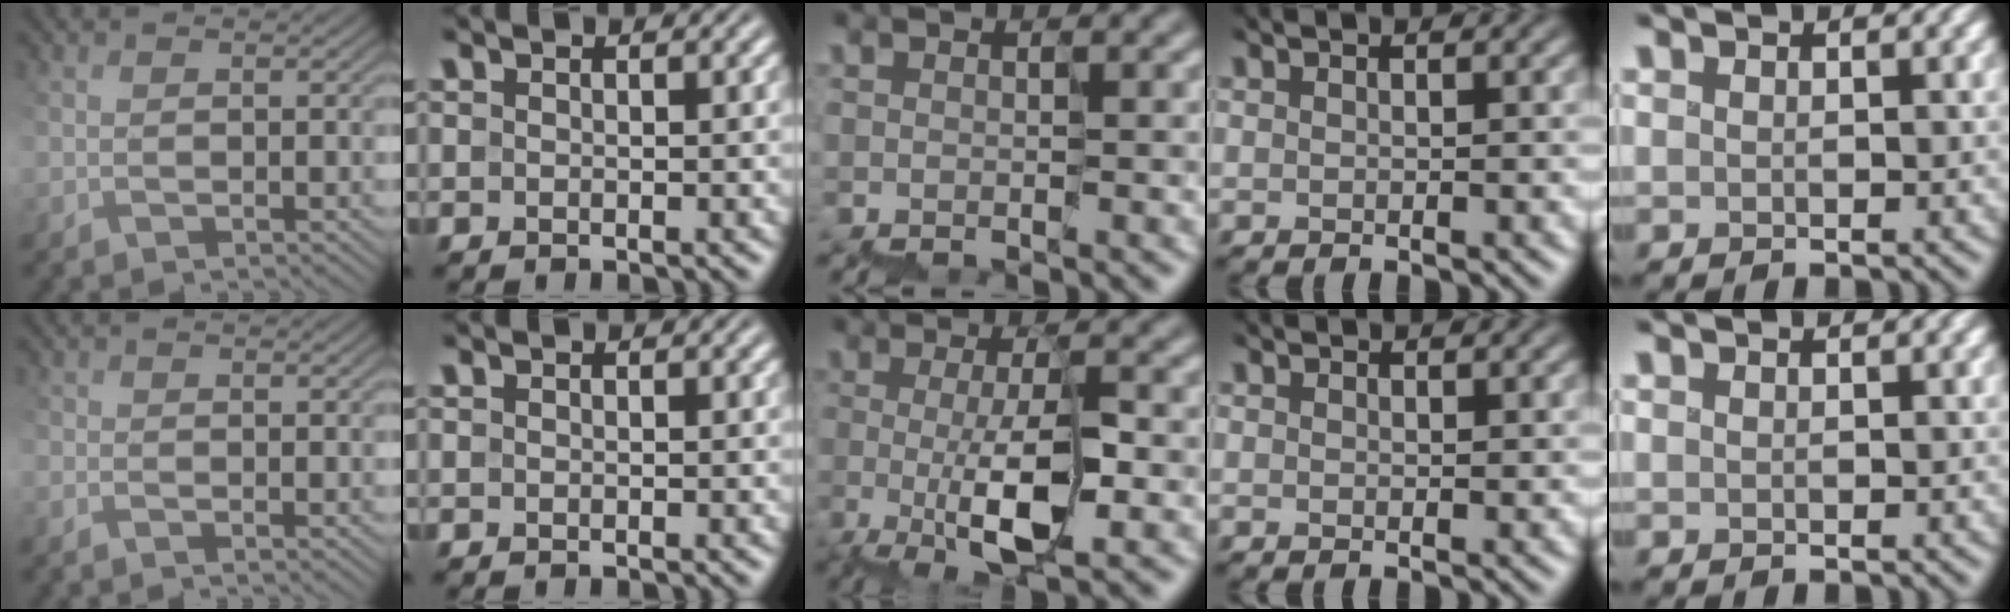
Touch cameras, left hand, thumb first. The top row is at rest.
{"thumb": {"total": 1.2, "force": [-0.8, 0.4, 0.7], "torque": [-0.021, -0.006, -0.021]}, "middle": {"total": 5.3, "force": [-0.9, 1.2, 5.1], "torque": [-0.082, -0.004, -0.011]}}